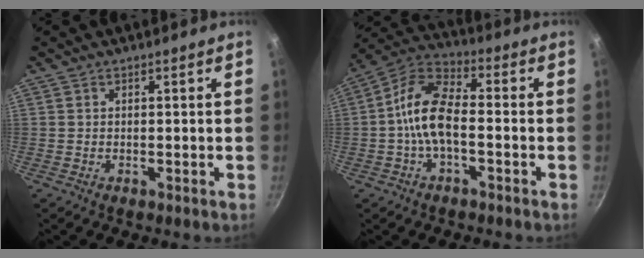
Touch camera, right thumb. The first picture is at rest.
{"total": 10.9, "force": [-2.0, 5.2, 9.4], "torque": [-0.173, 0.042, -0.054]}